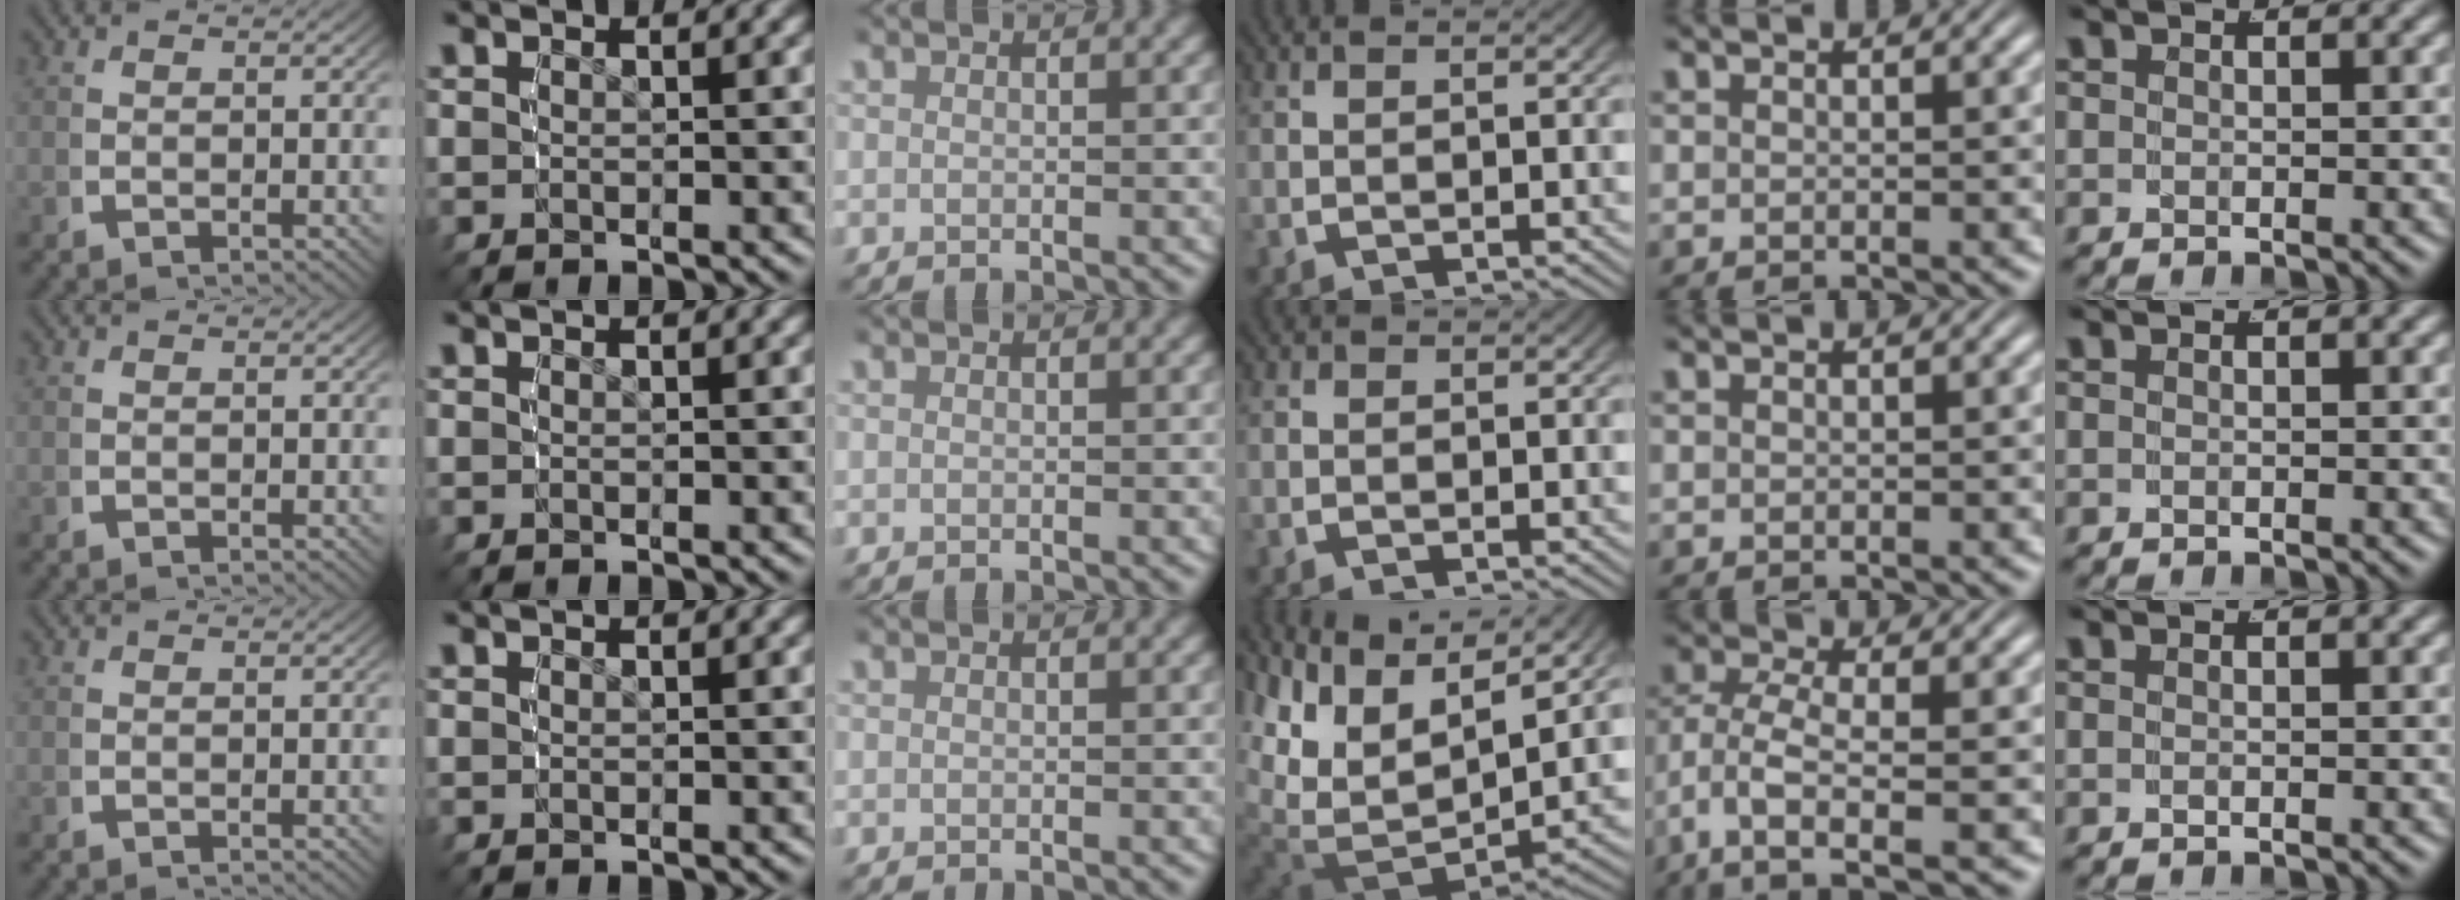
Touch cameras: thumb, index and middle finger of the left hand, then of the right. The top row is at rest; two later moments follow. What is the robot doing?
{"motion": "grasp_and_lifting", "object": "backpack"}